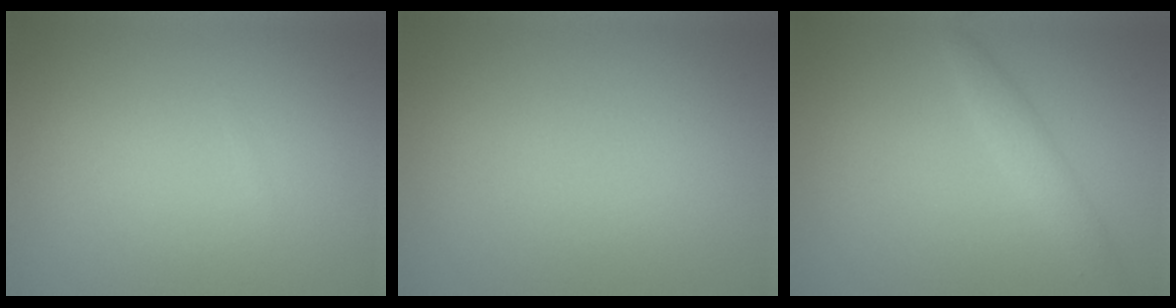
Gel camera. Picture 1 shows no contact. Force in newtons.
{"total": 0.0}
{"total": 1.8, "press": 1.8, "slide": 0.1}